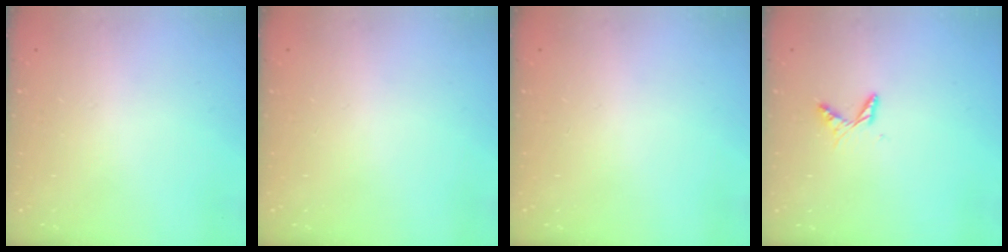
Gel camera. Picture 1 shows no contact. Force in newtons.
{"total": 0.0}
{"total": 0.0}
{"total": 5.9, "press": 5.9, "slide": 0.5}